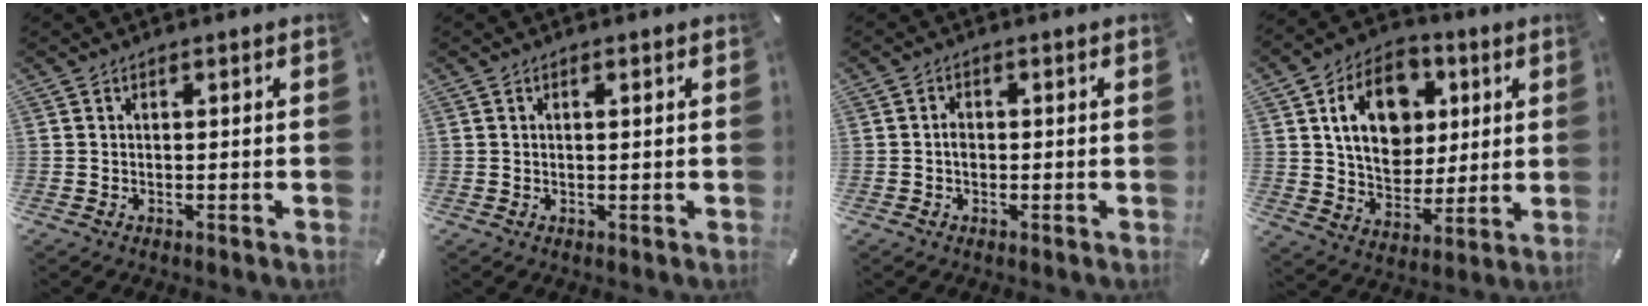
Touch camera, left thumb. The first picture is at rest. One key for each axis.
{"total": 0.7, "fx": 0.2, "fy": 0.1, "fz": 0.6, "tx": -0.012, "ty": 0.000, "tz": 0.002}
{"total": 1.8, "fx": -0.2, "fy": 1.4, "fz": 1.2, "tx": -0.023, "ty": 0.005, "tz": -0.006}
{"total": 15.8, "fx": 4.4, "fy": 12.4, "fz": 8.7, "tx": -0.136, "ty": 0.007, "tz": 0.087}